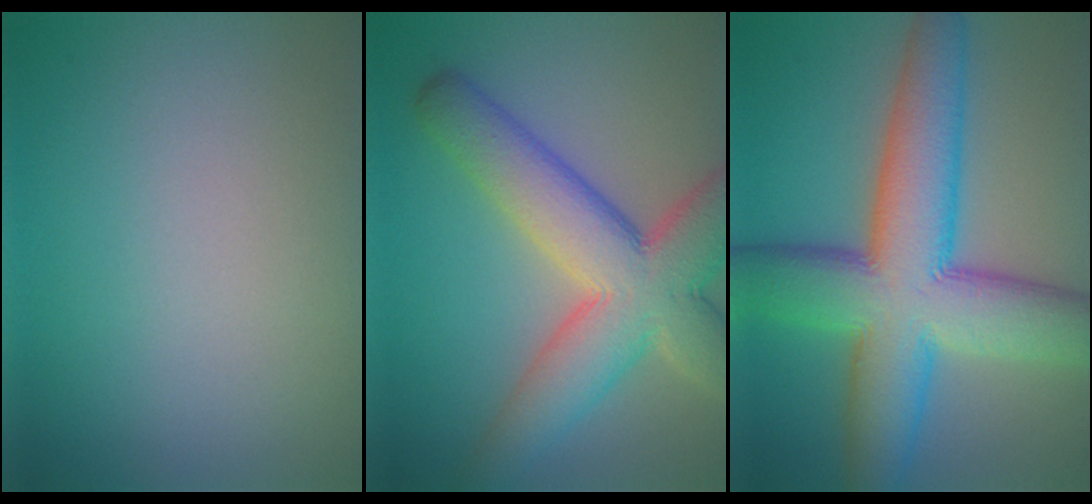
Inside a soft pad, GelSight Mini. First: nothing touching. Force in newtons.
{"total": 10.1, "press": 10.1, "slide": 0.3}
{"total": 12.3, "press": 12.3, "slide": 0.5}